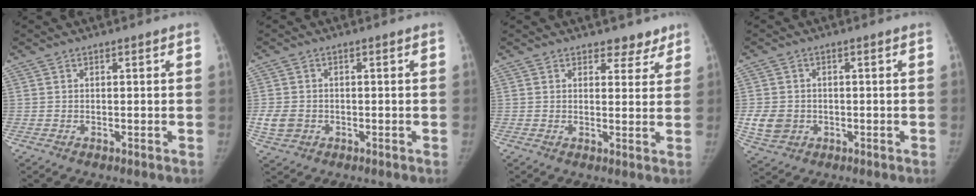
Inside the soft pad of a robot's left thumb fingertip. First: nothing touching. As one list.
[{"total": 4.3, "force": [-1.0, 3.6, 2.1], "torque": [-0.036, 0.004, -0.012]}, {"total": 3.9, "force": [3.1, 2.3, 0.6], "torque": [0.023, -0.020, 0.035]}, {"total": 5.7, "force": [-1.1, 4.9, 2.7], "torque": [-0.041, 0.003, -0.009]}]